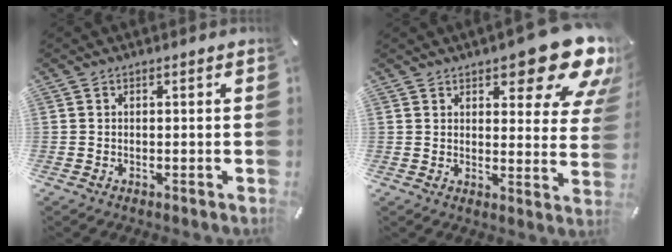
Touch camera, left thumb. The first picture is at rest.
{"total": 14.6, "force": [10.1, 5.5, 9.1], "torque": [-0.104, -0.079, 0.168]}